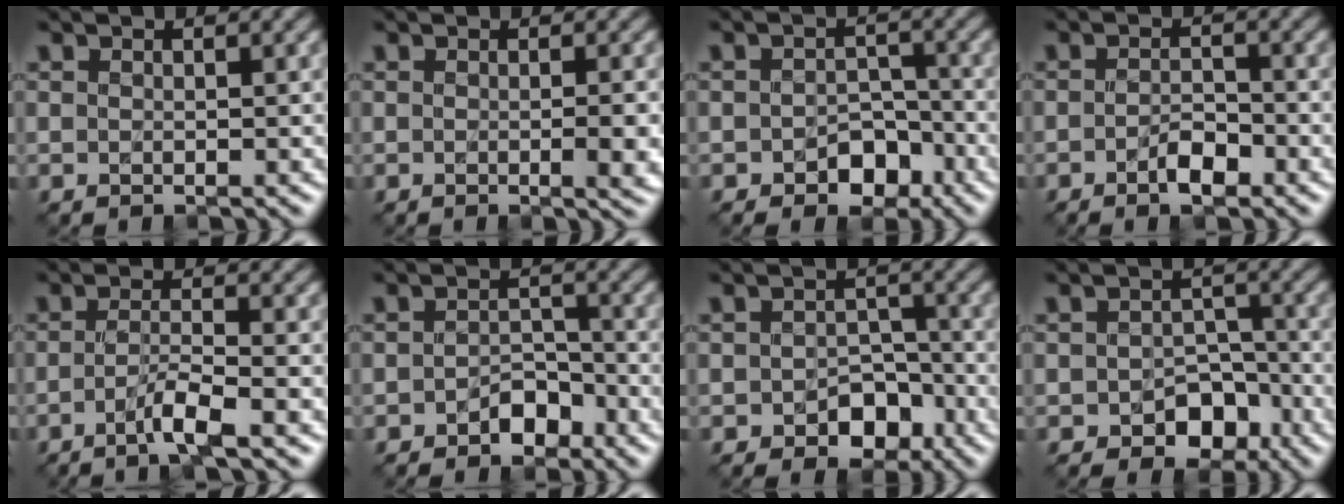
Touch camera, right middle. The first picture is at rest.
{"total": 2.1, "force": [-0.4, 0.4, 2.0], "torque": [-0.031, -0.002, -0.005]}
{"total": 3.2, "force": [-1.6, 2.2, 1.7], "torque": [-0.019, 0.003, -0.024]}
{"total": 2.2, "force": [-1.2, 0.9, 1.7], "torque": [-0.027, 0.007, -0.022]}
{"total": 3.0, "force": [-1.5, 0.2, 2.6], "torque": [-0.046, 0.005, -0.039]}
{"total": 2.3, "force": [-1.5, 1.4, 1.1], "torque": [-0.016, 0.012, -0.025]}
{"total": 3.6, "force": [-1.7, 2.5, 2.0], "torque": [-0.023, 0.001, -0.025]}
{"total": 4.0, "force": [-2.0, 2.8, 2.0], "torque": [-0.021, -0.001, -0.029]}